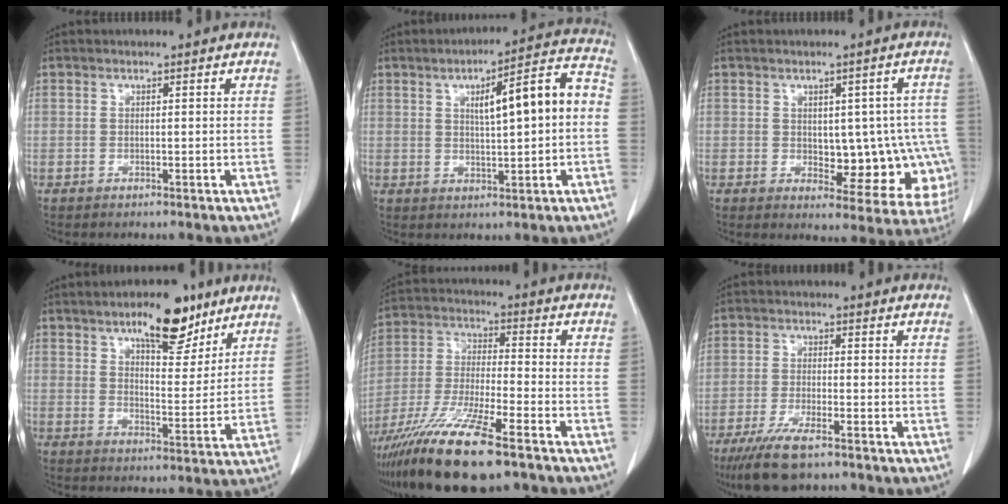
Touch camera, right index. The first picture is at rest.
{"total": 10.9, "force": [1.0, 1.9, 10.7], "torque": [-0.148, 0.036, 0.015]}
{"total": 12.1, "force": [-1.4, 6.4, 10.1], "torque": [-0.100, 0.017, -0.001]}
{"total": 11.2, "force": [7.5, 3.9, 7.3], "torque": [-0.106, -0.001, 0.115]}
{"total": 16.5, "force": [-11.2, 1.9, 12.0], "torque": [-0.247, -0.045, -0.209]}
{"total": 8.3, "force": [-5.8, 1.7, 5.7], "torque": [-0.108, -0.019, -0.097]}